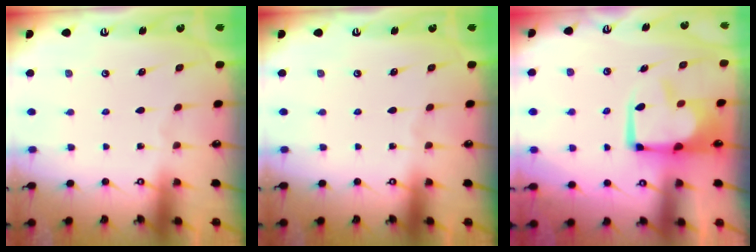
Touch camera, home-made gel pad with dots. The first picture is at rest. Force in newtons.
{"total": 0.0}
{"total": 8.6, "press": 8.5, "slide": 1.2}